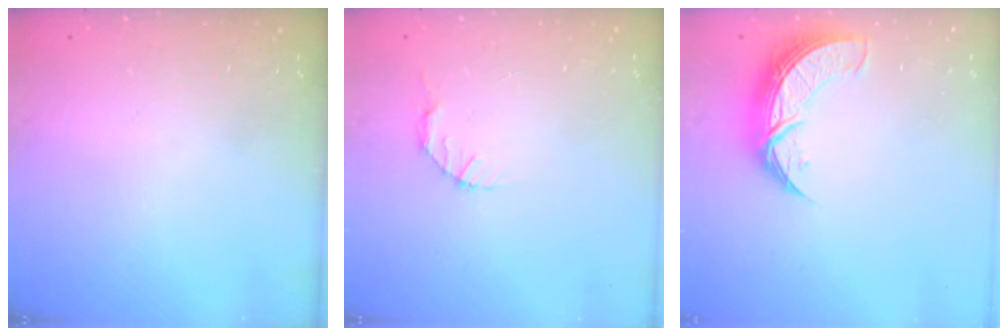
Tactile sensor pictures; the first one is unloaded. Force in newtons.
{"total": 2.8, "press": 2.8, "slide": 0.4}
{"total": 10.3, "press": 10.3, "slide": 0.7}